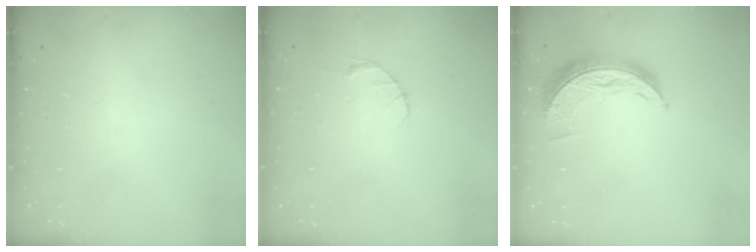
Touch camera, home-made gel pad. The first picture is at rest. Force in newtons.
{"total": 2.6, "press": 2.6, "slide": 0.3}
{"total": 8.3, "press": 8.3, "slide": 0.6}